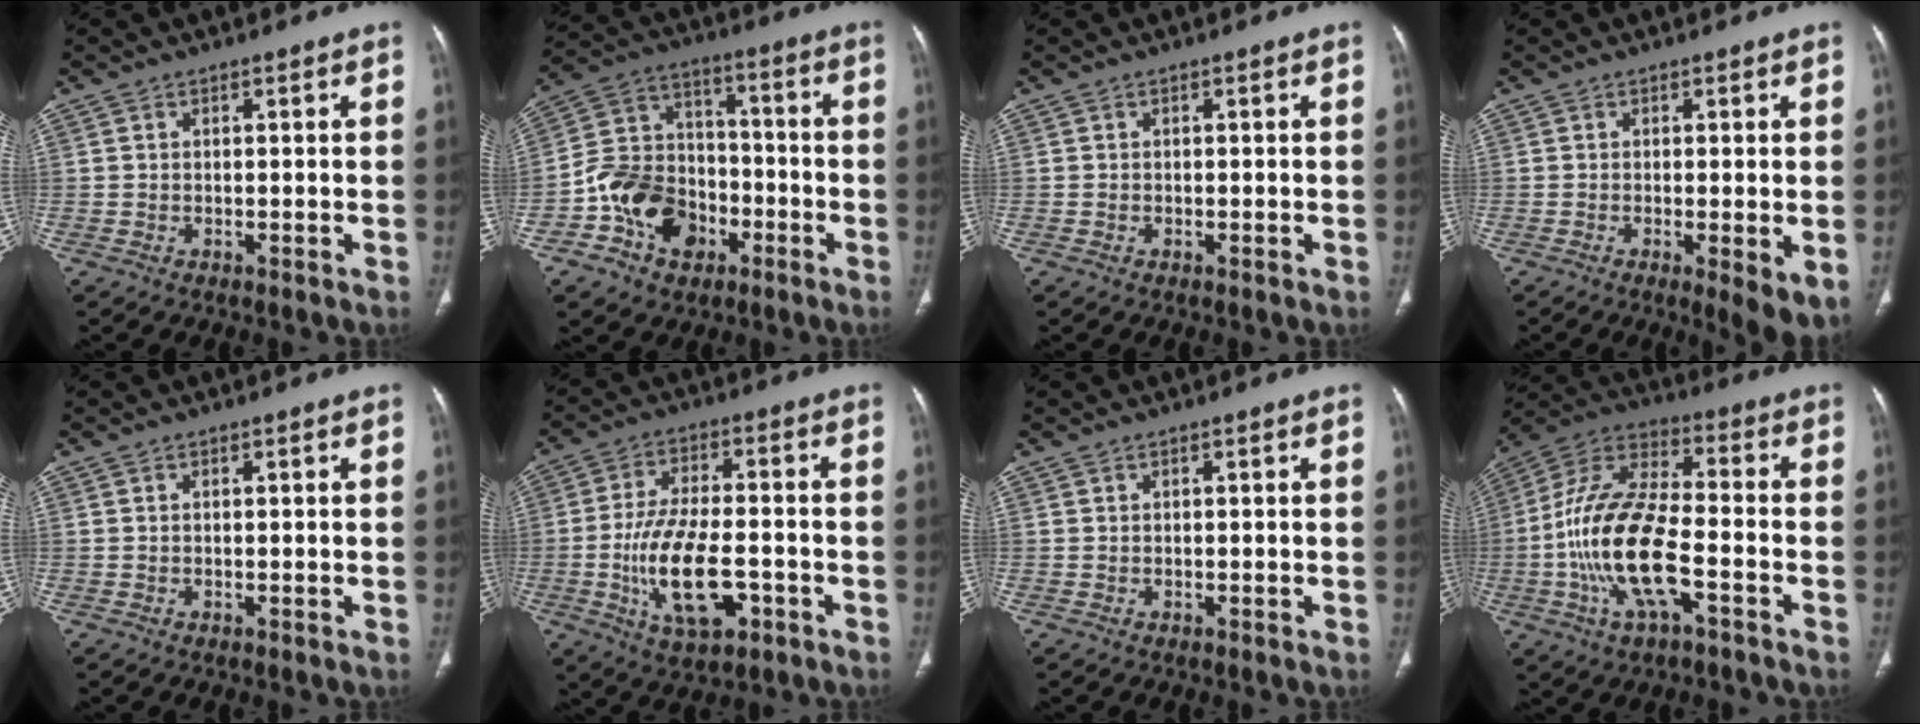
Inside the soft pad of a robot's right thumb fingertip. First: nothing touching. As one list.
[{"total": 14.7, "force": [-6.0, 11.2, 7.3], "torque": [-0.094, 0.057, -0.107]}, {"total": 0.0}, {"total": 6.2, "force": [-1.4, 1.2, 5.9], "torque": [-0.093, -0.021, -0.022]}, {"total": 0.0}, {"total": 14.1, "force": [-4.2, 6.4, 11.9], "torque": [-0.216, 0.012, -0.066]}, {"total": 0.0}, {"total": 18.2, "force": [-5.0, 7.1, 16.0], "torque": [-0.326, 0.033, -0.094]}]